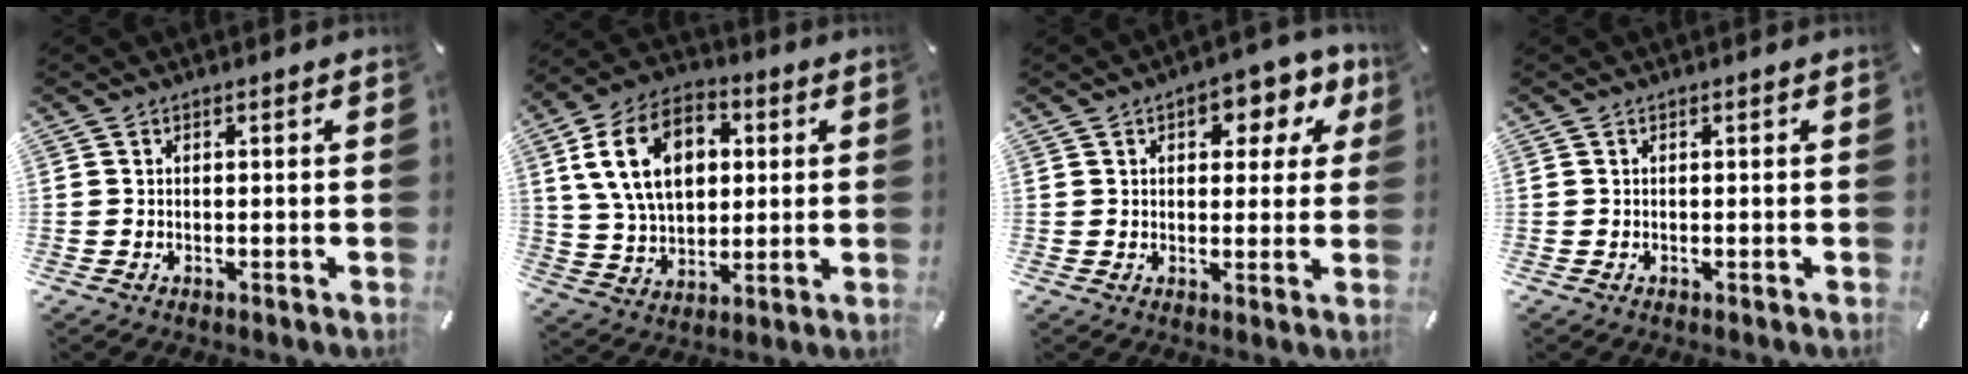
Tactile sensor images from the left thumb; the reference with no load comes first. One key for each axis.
{"total": 16.4, "fx": 4.1, "fy": 11.7, "fz": 10.7, "tx": -0.211, "ty": 0.013, "tz": 0.074}
{"total": 8.0, "fx": 3.4, "fy": 5.0, "fz": 5.2, "tx": -0.050, "ty": -0.015, "tz": 0.048}
{"total": 0.0}